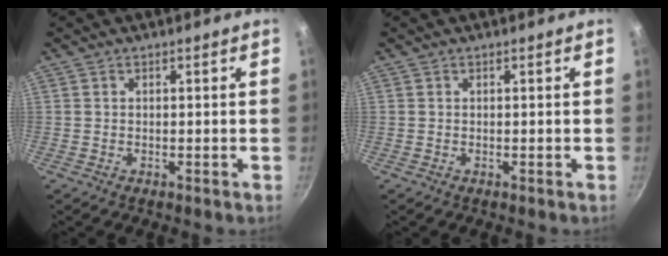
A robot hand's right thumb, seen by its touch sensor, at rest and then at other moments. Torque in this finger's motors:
{"motor_torque": [-0.01, 0.01, 0.01, 0.04, 0.01]}